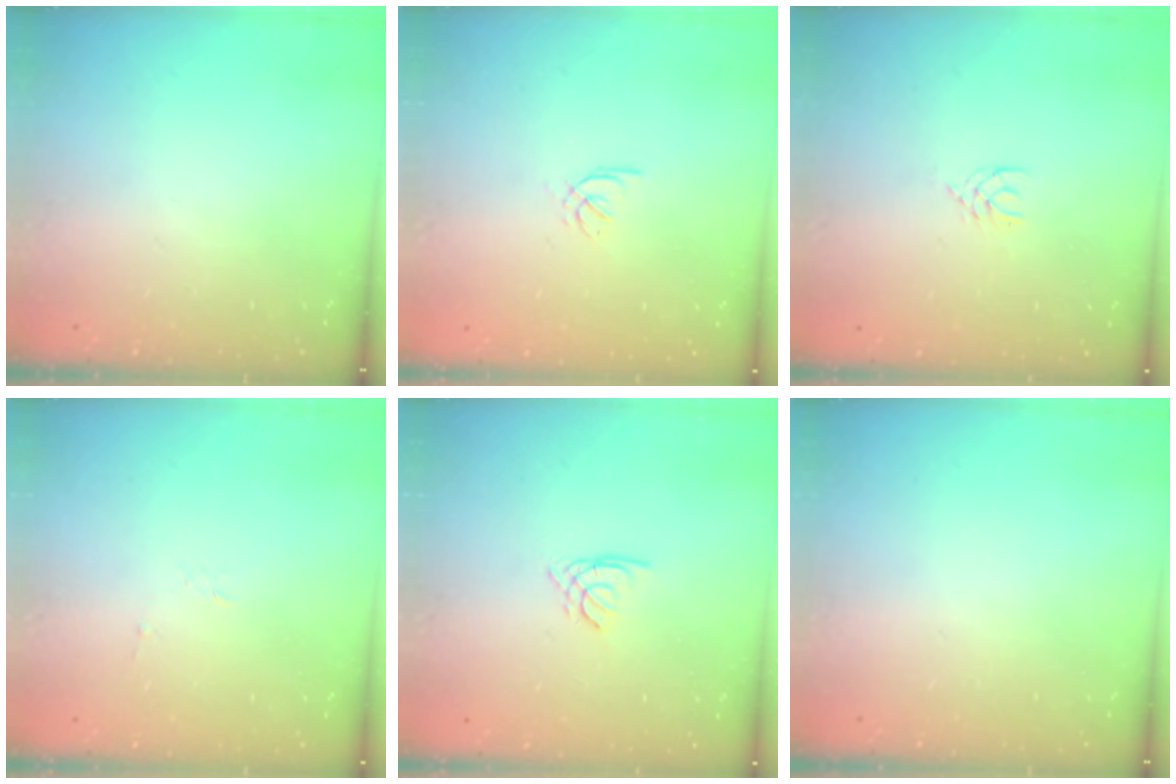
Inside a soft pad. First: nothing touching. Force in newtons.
{"total": 2.0, "press": 1.9, "slide": 0.6}
{"total": 2.9, "press": 2.9, "slide": 0.4}
{"total": 2.7, "press": 2.7, "slide": 0.3}
{"total": 1.1, "press": 1.1, "slide": 0.3}
{"total": 0.0}